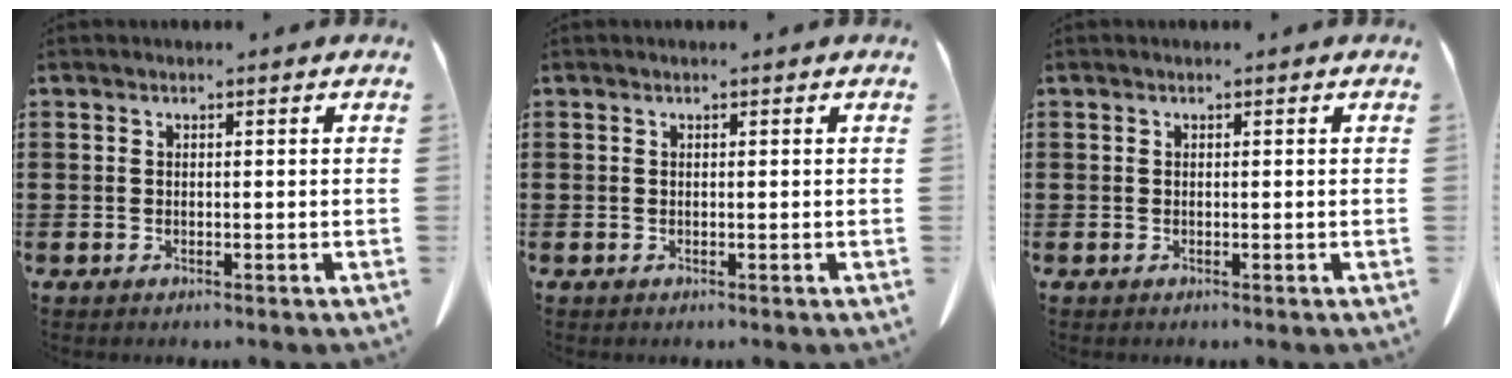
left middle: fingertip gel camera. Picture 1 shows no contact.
{"total": 0.0}
{"total": 0.0}